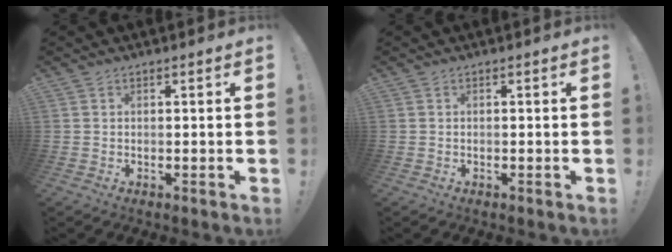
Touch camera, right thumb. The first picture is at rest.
{"total": 0.0}